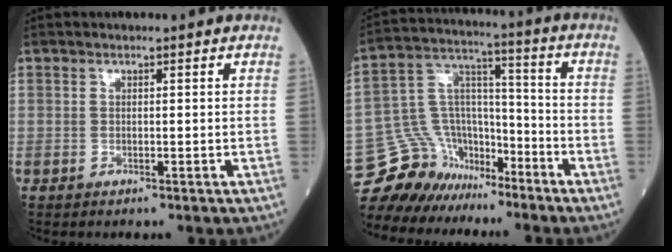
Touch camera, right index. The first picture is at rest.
{"total": 13.3, "force": [-11.6, 6.3, 1.5], "torque": [-0.042, 0.072, -0.208]}